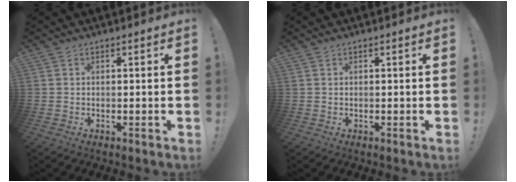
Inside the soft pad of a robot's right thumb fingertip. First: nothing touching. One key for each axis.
{"total": 0.0}